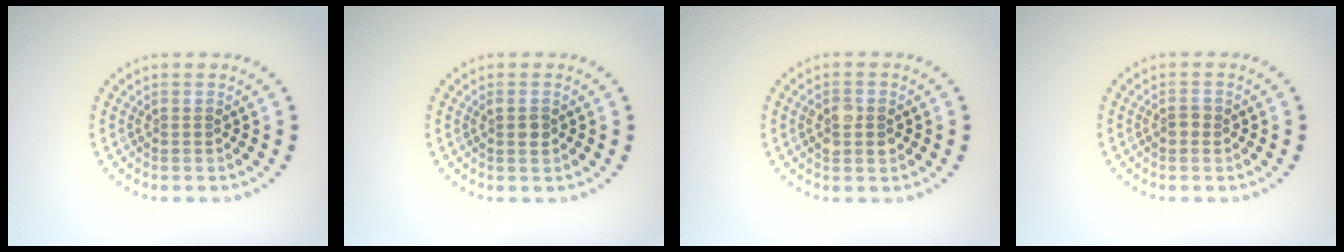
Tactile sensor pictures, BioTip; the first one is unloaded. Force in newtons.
{"total": 1.1, "press": 1.0, "slide": 0.3}
{"total": 2.7, "press": 2.7, "slide": 0.1}
{"total": 1.0, "press": 1.0, "slide": 0.1}